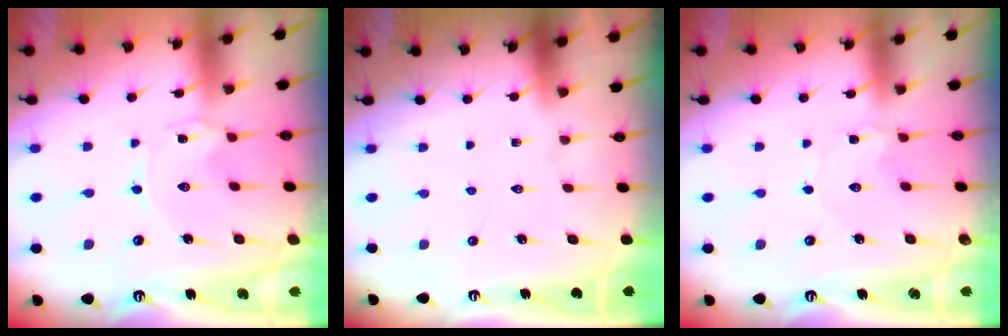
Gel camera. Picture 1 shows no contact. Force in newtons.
{"total": 0.0}
{"total": 0.8, "press": 0.8, "slide": 0.1}